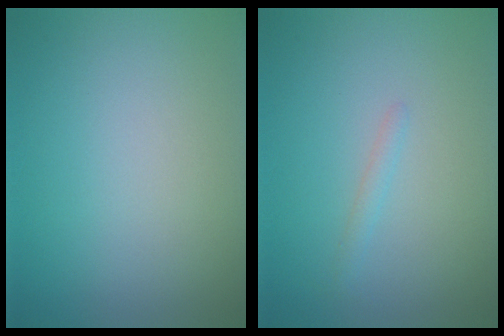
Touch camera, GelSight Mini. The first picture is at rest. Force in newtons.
{"total": 0.7, "press": 0.7, "slide": 0.0}